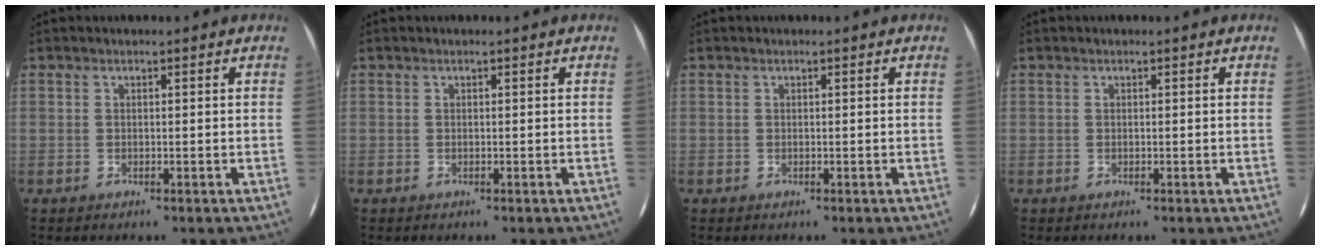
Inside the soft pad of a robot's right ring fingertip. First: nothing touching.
{"total": 0.0}
{"total": 0.0}
{"total": 0.0}